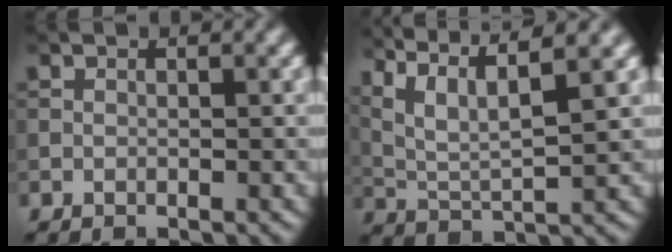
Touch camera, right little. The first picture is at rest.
{"total": 9.1, "force": [6.1, 2.3, 6.3], "torque": [-0.131, 0.032, 0.085]}